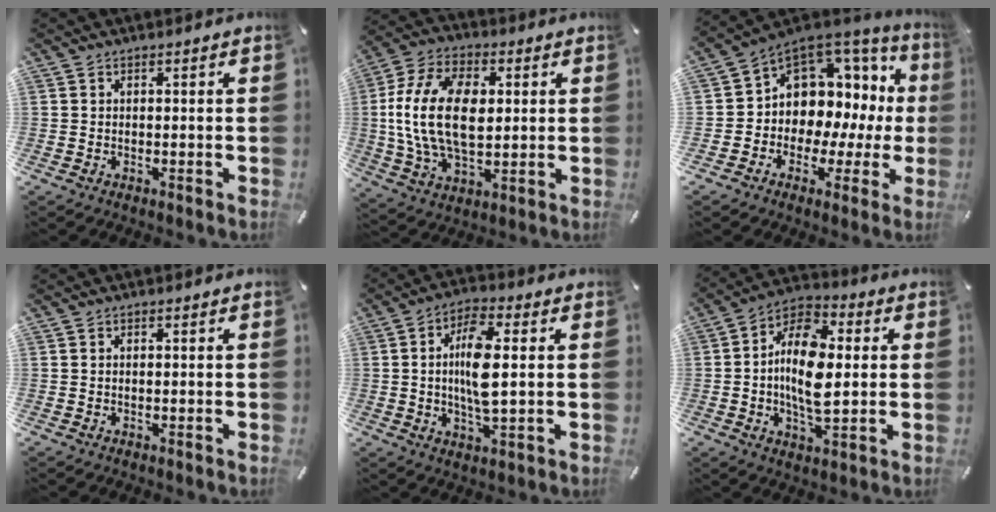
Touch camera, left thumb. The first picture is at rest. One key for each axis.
{"total": 18.7, "fx": 1.6, "fy": 12.0, "fz": 14.3, "tx": -0.308, "ty": 0.008, "tz": 0.026}
{"total": 8.8, "fx": 2.7, "fy": 7.9, "fz": 2.8, "tx": -0.046, "ty": -0.057, "tz": 0.054}
{"total": 0.0}
{"total": 10.4, "fx": 0.9, "fy": 3.5, "fz": 9.7, "tx": -0.198, "ty": -0.006, "tz": 0.008}
{"total": 13.9, "fx": -0.1, "fy": 7.8, "fz": 11.6, "tx": -0.227, "ty": 0.004, "tz": -0.004}